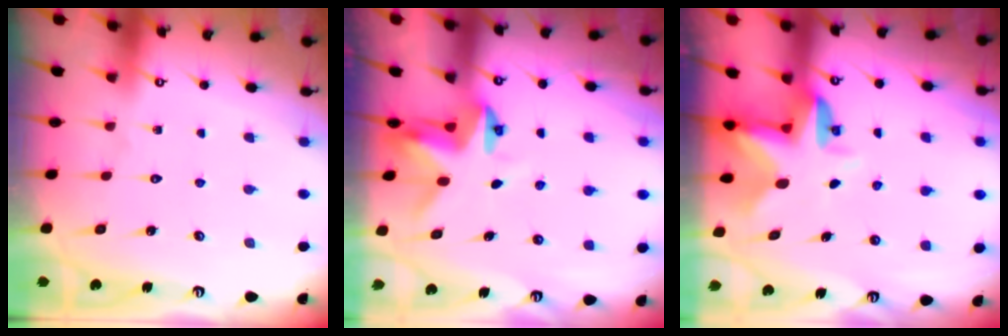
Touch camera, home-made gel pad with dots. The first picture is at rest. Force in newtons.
{"total": 3.9, "press": 3.9, "slide": 0.2}
{"total": 4.4, "press": 4.4, "slide": 0.3}